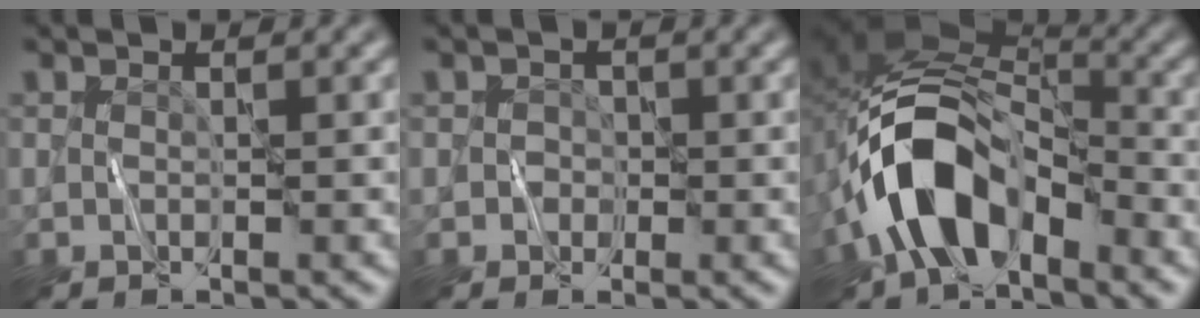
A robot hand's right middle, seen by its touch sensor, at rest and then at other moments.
{"total": 0.8, "force": [-0.1, 0.8, -0.1], "torque": [0.008, 0.004, -0.004]}
{"total": 9.4, "force": [-4.0, 5.9, 6.2], "torque": [-0.109, 0.005, -0.075]}